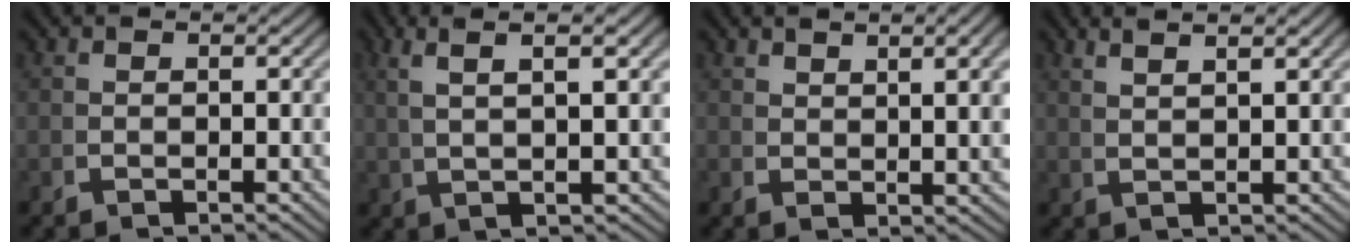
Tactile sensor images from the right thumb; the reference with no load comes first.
{"total": 6.2, "force": [3.4, 1.1, 5.1], "torque": [-0.073, 0.023, 0.055]}
{"total": 2.7, "force": [1.9, 0.2, 1.9], "torque": [-0.018, 0.004, 0.041]}
{"total": 3.4, "force": [2.8, -0.2, 2.0], "torque": [-0.025, 0.014, 0.053]}